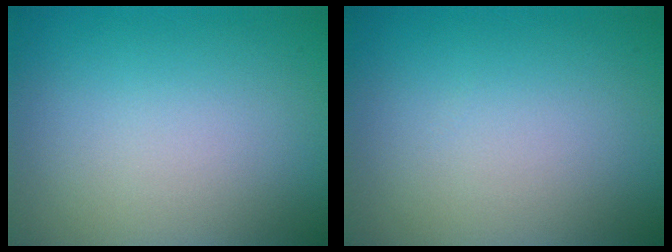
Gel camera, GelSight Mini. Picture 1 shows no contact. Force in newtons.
{"total": 0.0}